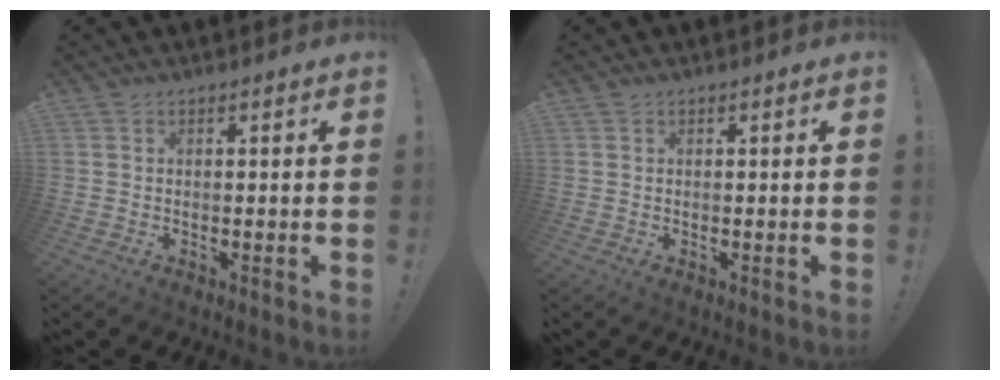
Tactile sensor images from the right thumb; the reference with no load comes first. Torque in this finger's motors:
{"motor_torque": [-0.09, 0.11, -0.03, 0.00, 0.00]}